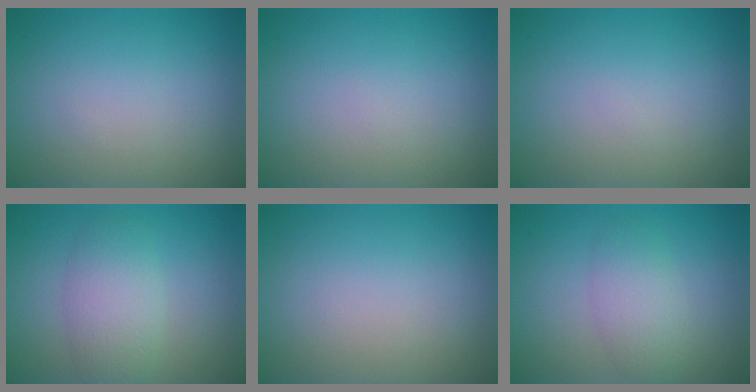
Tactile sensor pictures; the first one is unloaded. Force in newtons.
{"total": 0.0}
{"total": 0.0}
{"total": 3.7, "press": 3.7, "slide": 0.1}
{"total": 0.0}
{"total": 3.0, "press": 3.0, "slide": 0.2}